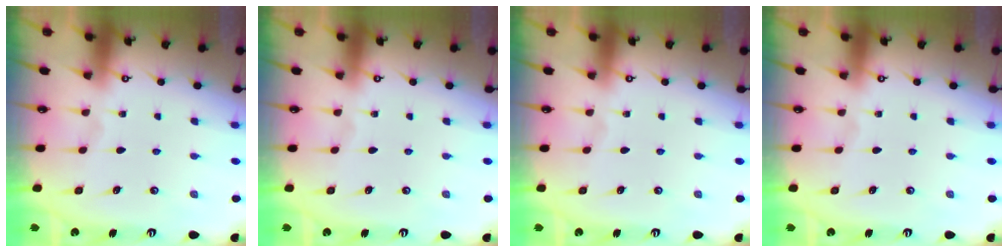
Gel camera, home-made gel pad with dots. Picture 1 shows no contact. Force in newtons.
{"total": 0.0}
{"total": 0.0}
{"total": 0.0}